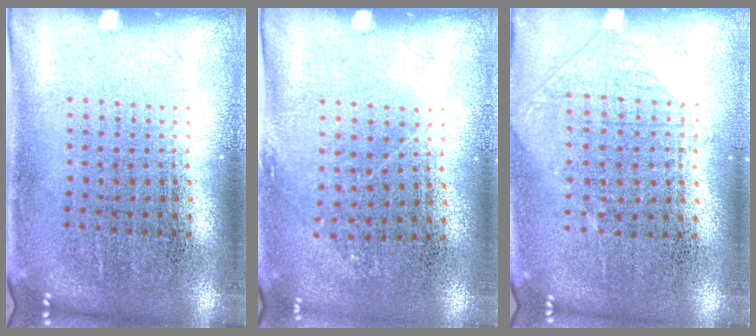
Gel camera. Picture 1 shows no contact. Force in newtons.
{"total": 0.7, "press": 0.5, "slide": 0.4}
{"total": 0.9, "press": 0.9, "slide": 0.3}